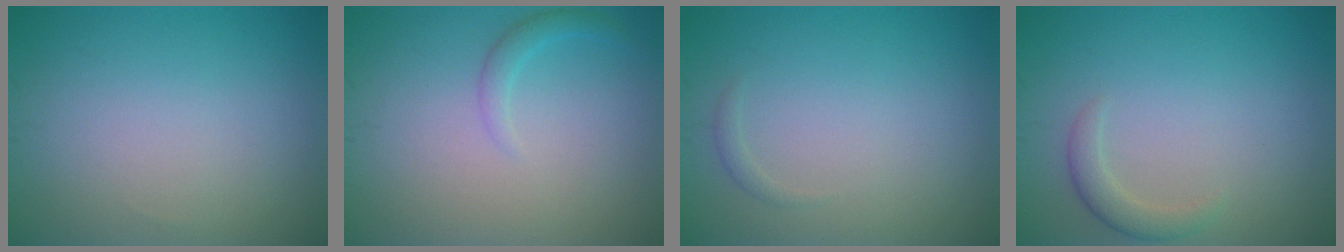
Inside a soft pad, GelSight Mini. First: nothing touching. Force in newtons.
{"total": 1.4, "press": 1.4, "slide": 0.1}
{"total": 0.6, "press": 0.6, "slide": 0.0}
{"total": 1.8, "press": 1.8, "slide": 0.0}